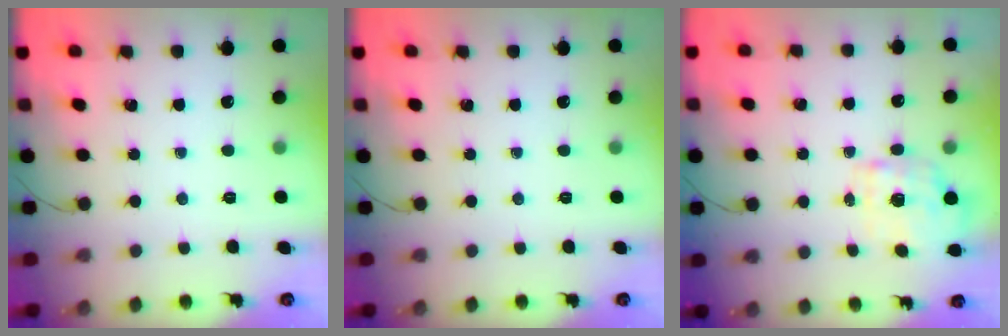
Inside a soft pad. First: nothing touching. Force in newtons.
{"total": 0.0}
{"total": 2.4, "press": 2.1, "slide": 1.2}